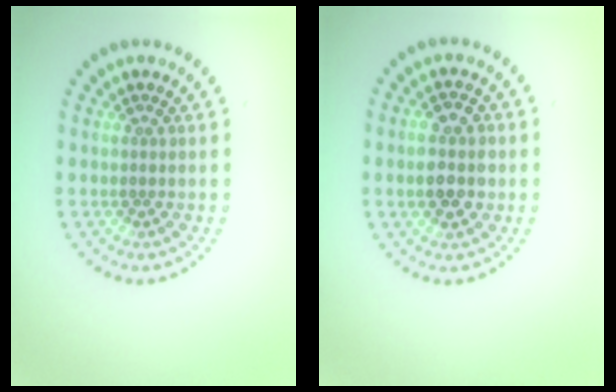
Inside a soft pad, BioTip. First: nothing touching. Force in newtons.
{"total": 3.7, "press": 3.7, "slide": 0.1}